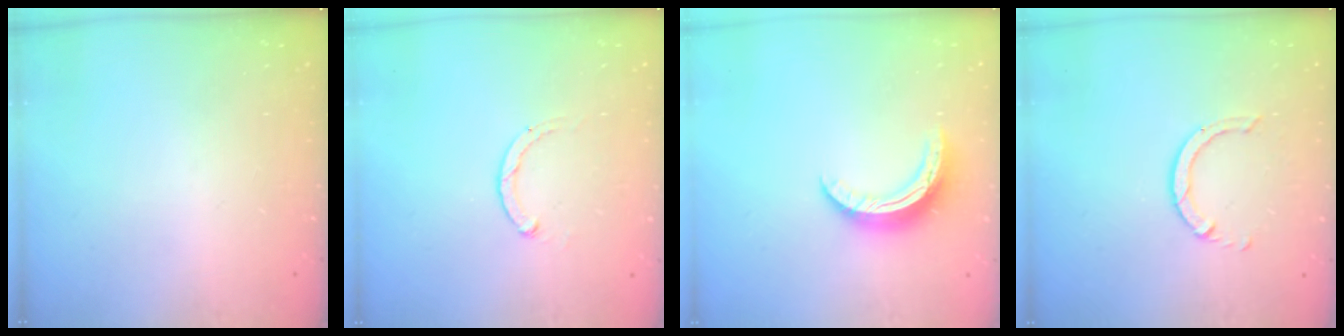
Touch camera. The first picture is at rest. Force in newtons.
{"total": 1.8, "press": 1.7, "slide": 0.5}
{"total": 11.0, "press": 11.0, "slide": 0.5}
{"total": 5.5, "press": 5.5, "slide": 0.5}